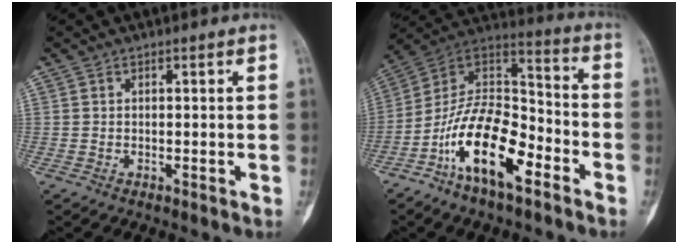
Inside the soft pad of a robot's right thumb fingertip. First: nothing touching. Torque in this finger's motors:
{"motor_torque": [0.36, 0.62, 1.63, -1.14, 0.25]}